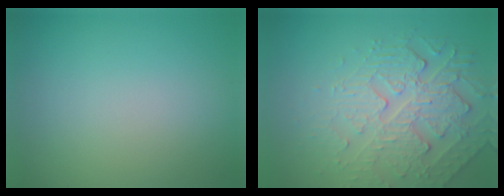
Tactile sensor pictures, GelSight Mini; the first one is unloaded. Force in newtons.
{"total": 4.5, "press": 4.1, "slide": 1.8}